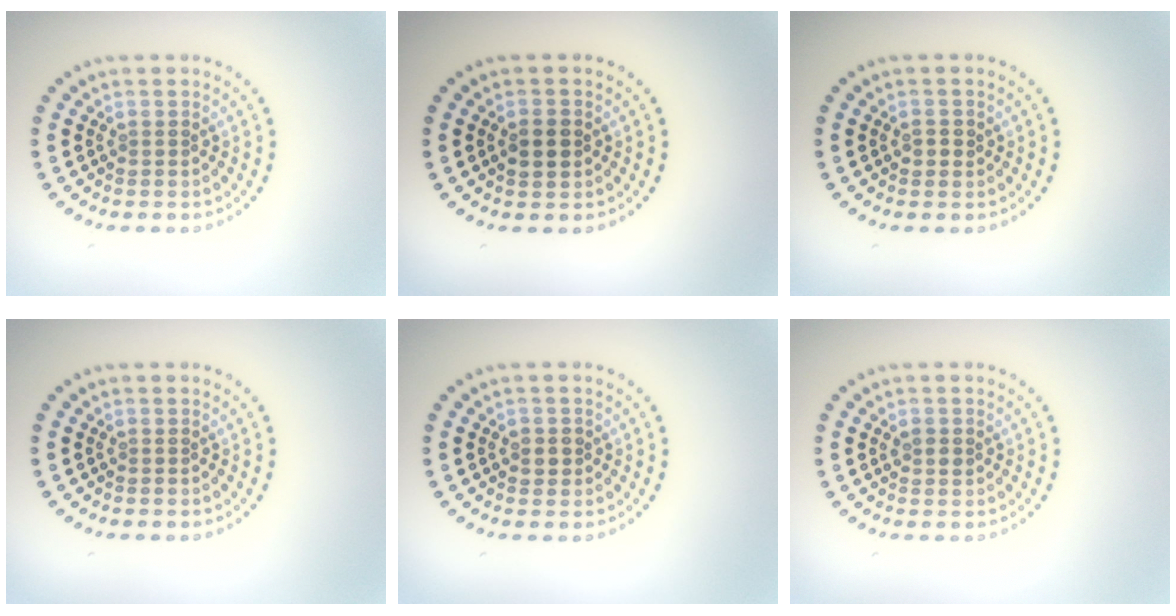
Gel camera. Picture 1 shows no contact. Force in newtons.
{"total": 2.4, "press": 2.4, "slide": 0.1}
{"total": 1.1, "press": 1.0, "slide": 0.2}
{"total": 0.0}
{"total": 1.2, "press": 1.2, "slide": 0.4}
{"total": 1.0, "press": 1.0, "slide": 0.1}